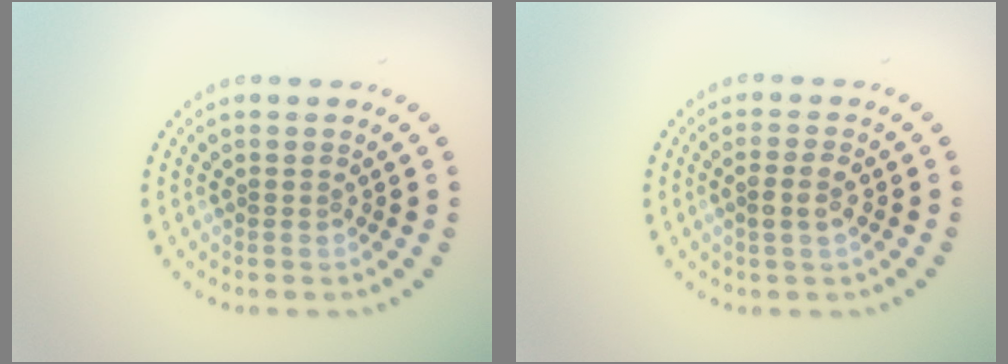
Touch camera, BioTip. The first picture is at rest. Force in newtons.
{"total": 1.8, "press": 1.7, "slide": 0.4}